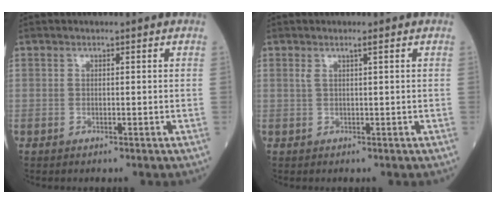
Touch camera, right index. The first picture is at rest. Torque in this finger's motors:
{"motor_torque": [0.21, 0.06, 0.16, 0.04]}